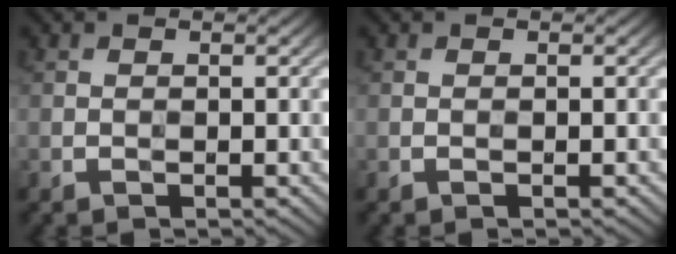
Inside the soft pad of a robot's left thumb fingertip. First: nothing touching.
{"total": 0.0}